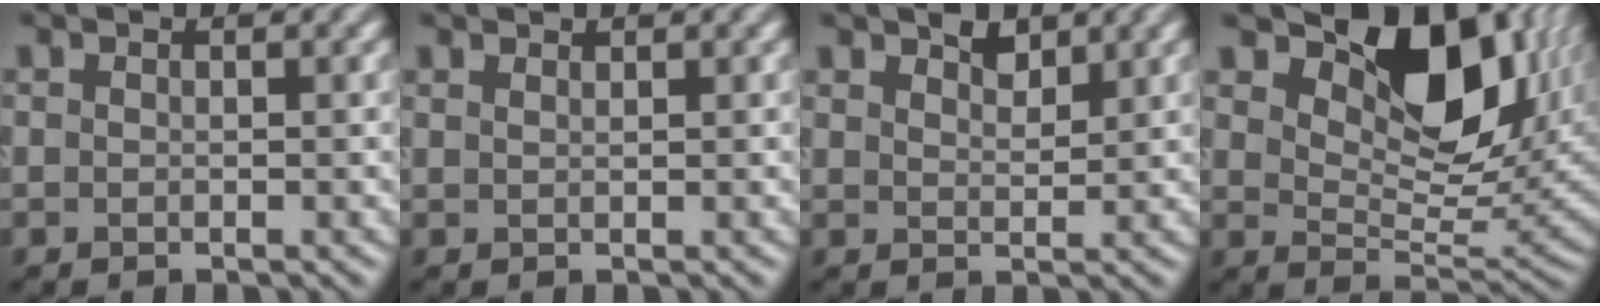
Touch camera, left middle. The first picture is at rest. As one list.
[{"total": 0.8, "force": [0.8, 0.1, 0.0], "torque": [0.000, 0.005, 0.012]}, {"total": 2.1, "force": [1.9, 0.6, 0.5], "torque": [-0.004, 0.005, 0.034]}, {"total": 10.0, "force": [5.6, 5.0, 6.7], "torque": [-0.092, 0.002, 0.094]}]